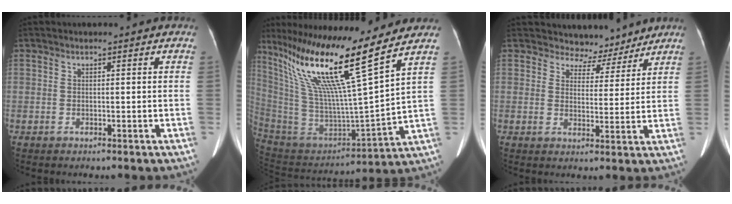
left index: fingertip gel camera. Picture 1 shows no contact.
{"total": 21.1, "force": [13.6, -1.2, 16.1], "torque": [-0.301, -0.012, 0.247]}
{"total": 5.4, "force": [4.8, 2.4, -0.6], "torque": [0.013, -0.005, 0.058]}